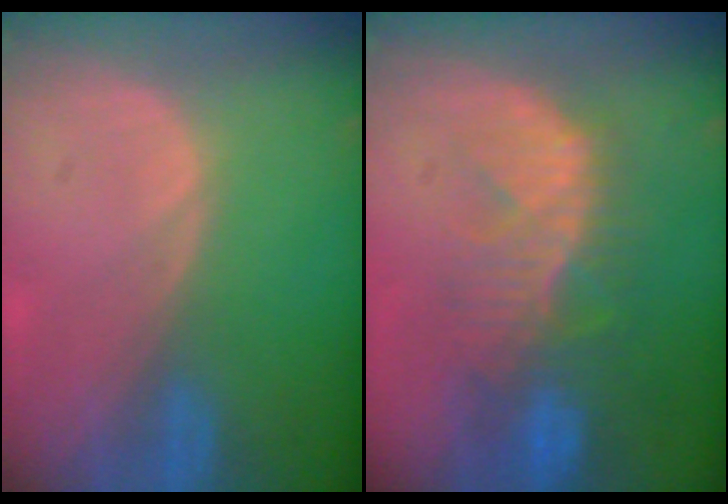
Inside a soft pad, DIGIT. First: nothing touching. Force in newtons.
{"total": 10.3, "press": 8.9, "slide": 5.2}